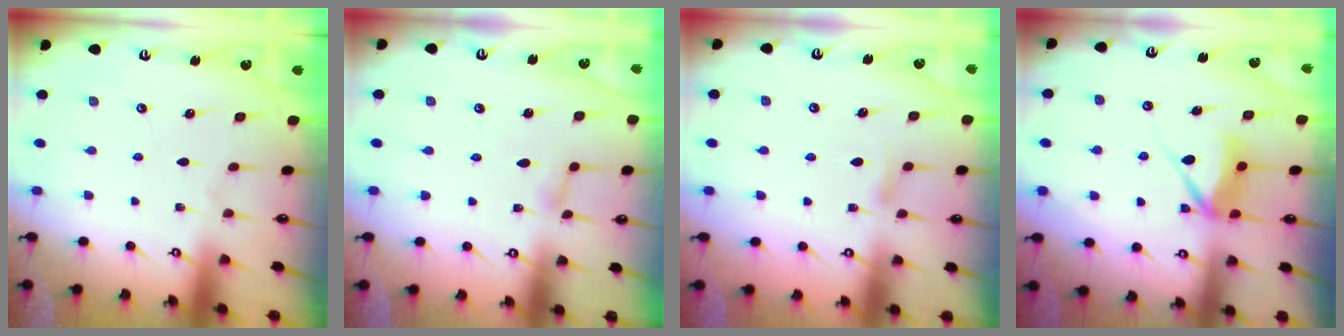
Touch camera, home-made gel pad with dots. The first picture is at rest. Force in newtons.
{"total": 3.3, "press": 3.3, "slide": 0.4}
{"total": 4.5, "press": 4.5, "slide": 0.5}
{"total": 6.7, "press": 6.7, "slide": 0.7}